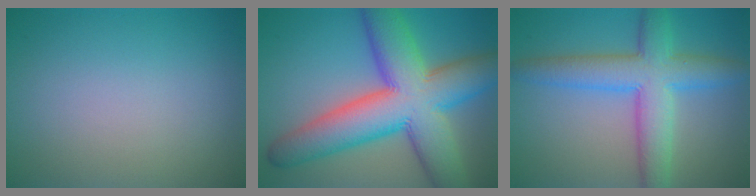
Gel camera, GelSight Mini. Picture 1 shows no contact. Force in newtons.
{"total": 13.4, "press": 13.4, "slide": 0.5}
{"total": 7.2, "press": 7.2, "slide": 0.1}